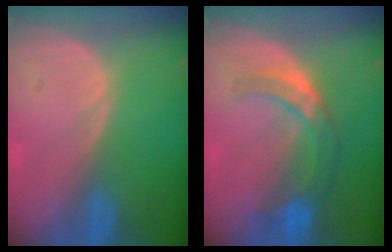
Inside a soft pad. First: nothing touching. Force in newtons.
{"total": 7.3, "press": 6.5, "slide": 3.3}